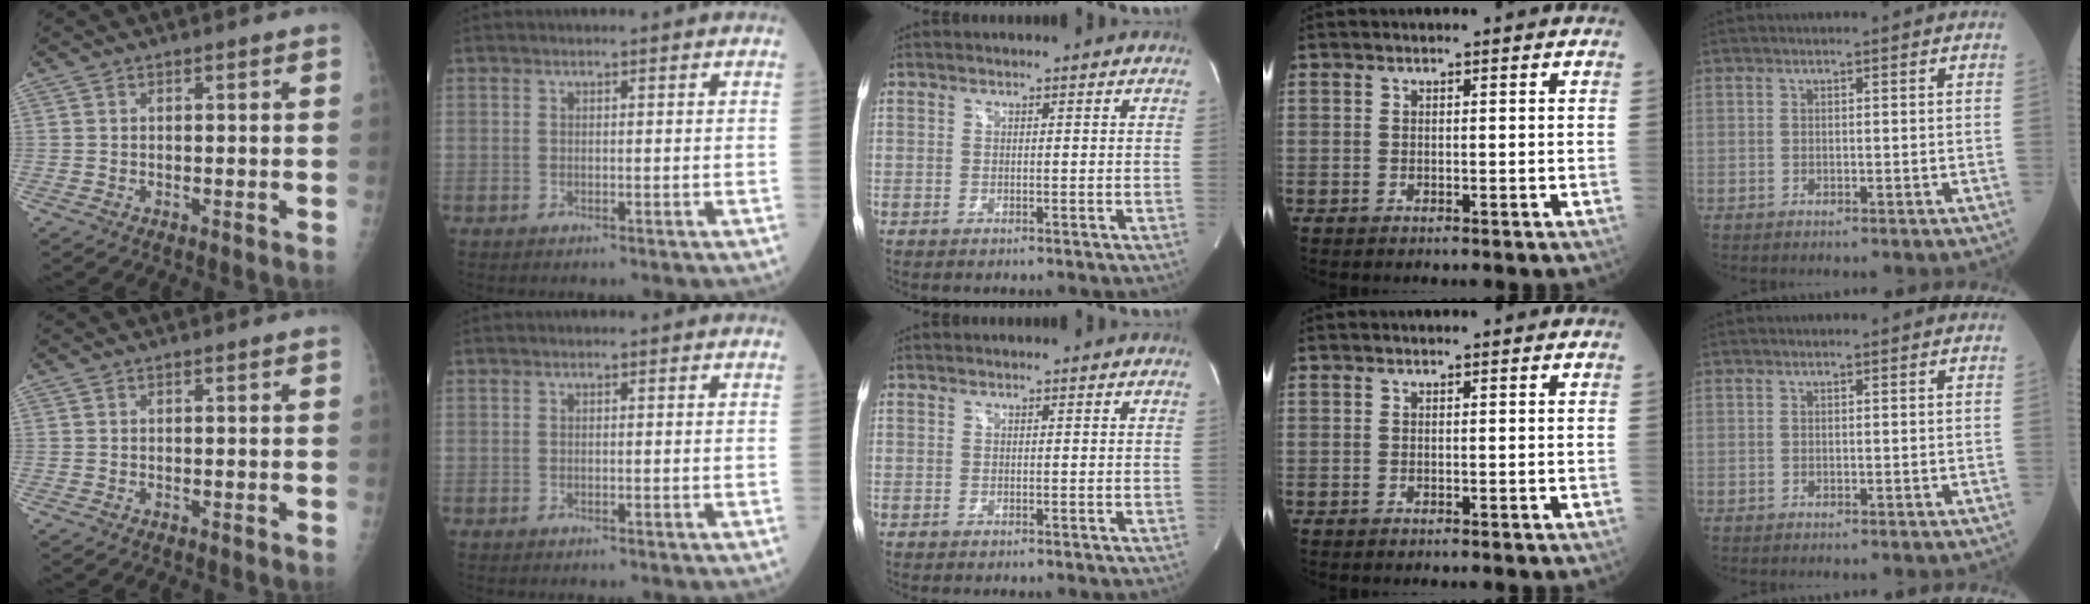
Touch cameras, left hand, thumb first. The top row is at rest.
{}